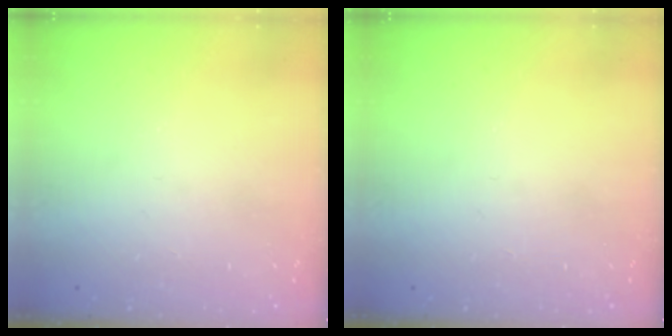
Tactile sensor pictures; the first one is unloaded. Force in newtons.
{"total": 0.0}